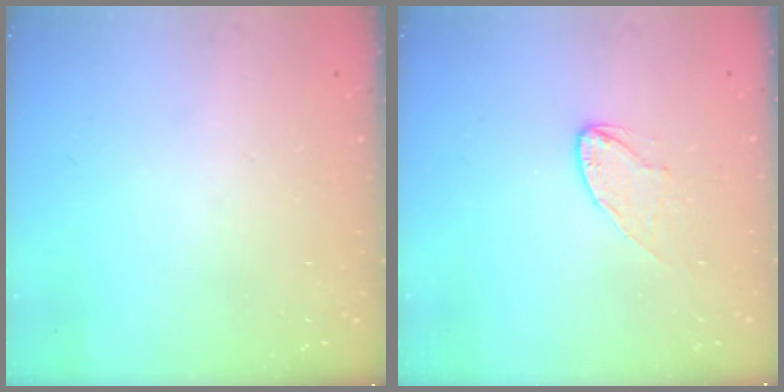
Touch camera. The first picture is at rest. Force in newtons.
{"total": 6.8, "press": 6.8, "slide": 0.6}